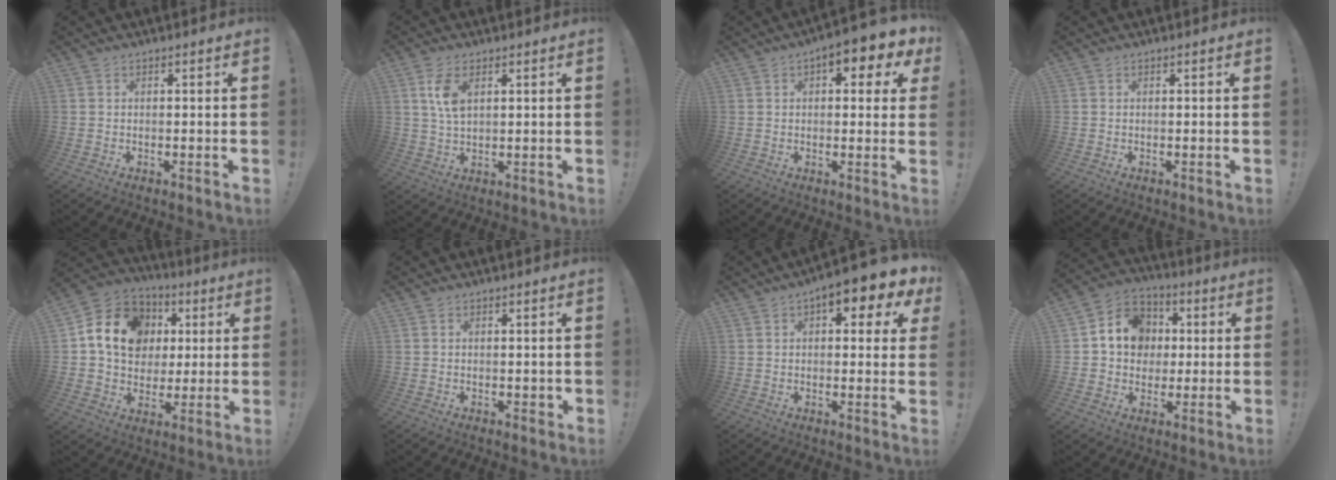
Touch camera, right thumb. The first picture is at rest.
{"total": 6.4, "force": [2.6, 3.2, 4.9], "torque": [-0.090, -0.008, 0.044]}
{"total": 7.1, "force": [3.3, 3.0, 5.5], "torque": [-0.061, -0.014, 0.049]}
{"total": 0.0}
{"total": 16.7, "force": [4.4, 13.5, 8.8], "torque": [-0.120, -0.004, 0.096]}
{"total": 1.1, "force": [0.4, 0.9, 0.5], "torque": [0.008, -0.004, 0.005]}
{"total": 8.4, "force": [4.3, 3.4, 6.4], "torque": [-0.072, -0.021, 0.067]}
{"total": 12.8, "force": [2.0, 11.3, 5.7], "torque": [-0.073, 0.002, 0.048]}